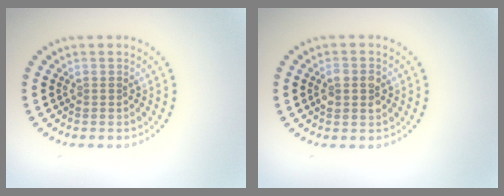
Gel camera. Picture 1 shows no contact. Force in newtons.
{"total": 2.4, "press": 2.4, "slide": 0.2}